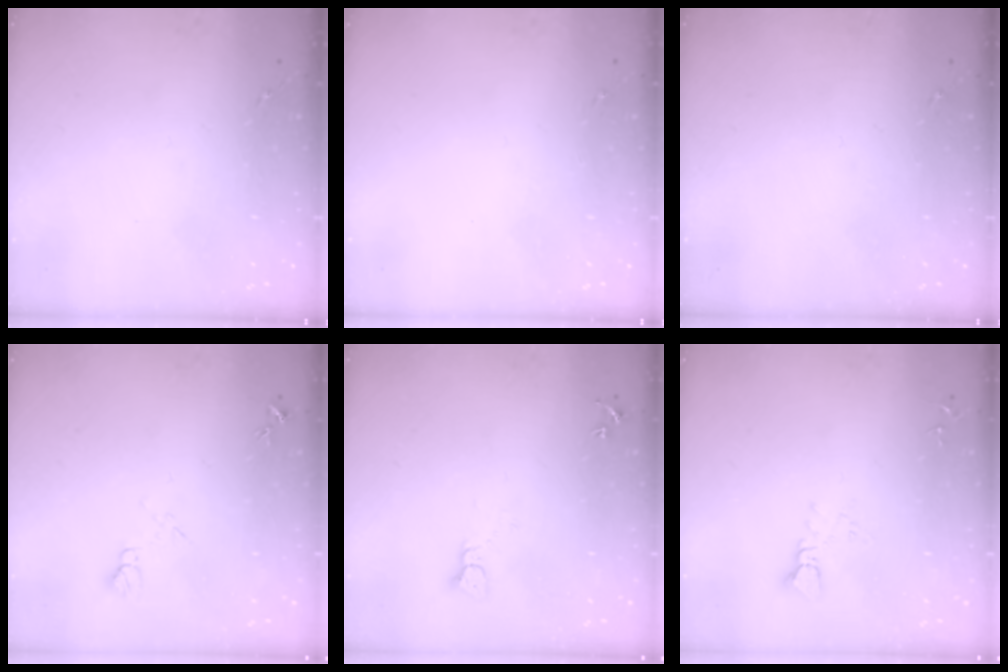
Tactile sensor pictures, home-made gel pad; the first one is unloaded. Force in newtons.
{"total": 0.0}
{"total": 0.0}
{"total": 7.1, "press": 7.1, "slide": 0.7}
{"total": 2.2, "press": 2.2, "slide": 0.2}
{"total": 3.8, "press": 3.8, "slide": 0.3}